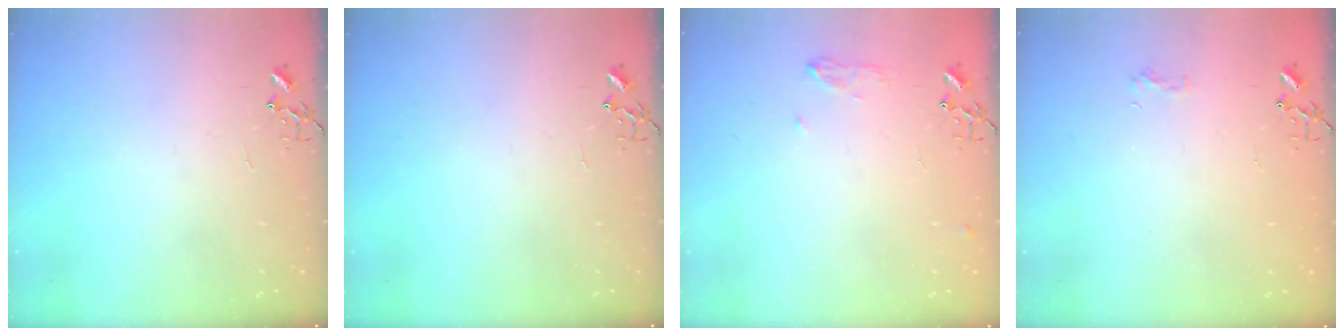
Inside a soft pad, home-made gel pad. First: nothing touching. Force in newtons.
{"total": 0.0}
{"total": 6.6, "press": 6.5, "slide": 1.1}
{"total": 5.8, "press": 5.8, "slide": 0.7}